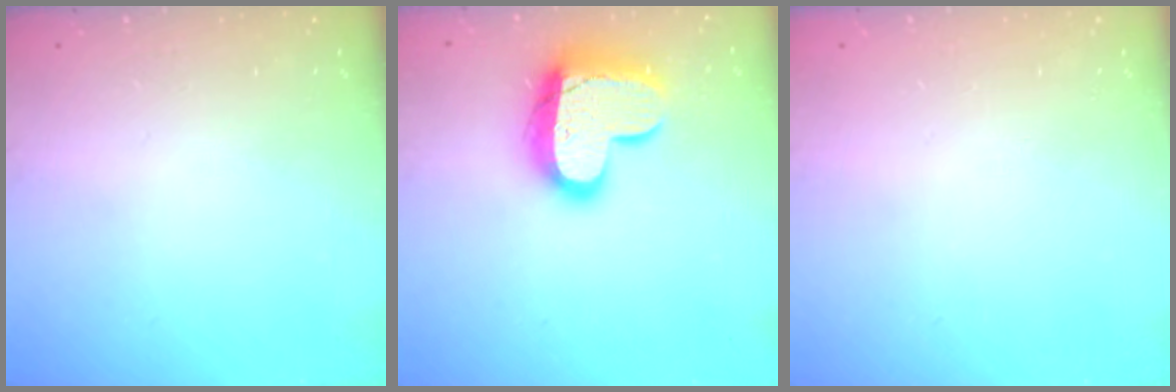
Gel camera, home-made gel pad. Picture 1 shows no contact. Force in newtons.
{"total": 17.3, "press": 17.2, "slide": 1.4}
{"total": 0.0}